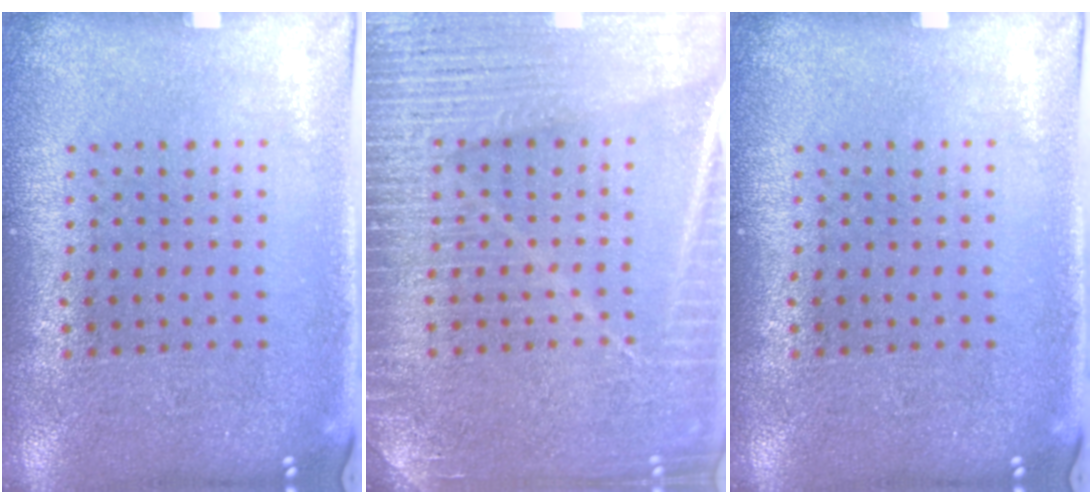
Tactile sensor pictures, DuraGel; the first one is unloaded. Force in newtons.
{"total": 6.5, "press": 6.4, "slide": 0.8}
{"total": 0.0}